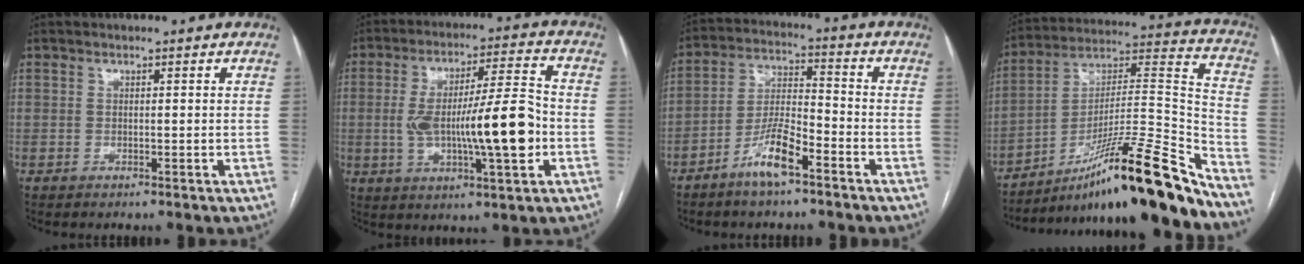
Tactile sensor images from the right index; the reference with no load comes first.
{"total": 15.1, "force": [-2.2, 2.3, 14.8], "torque": [-0.258, 0.013, -0.030]}
{"total": 8.3, "force": [-5.3, 1.8, 6.1], "torque": [-0.128, 0.002, -0.102]}
{"total": 25.0, "force": [-18.8, 0.1, 16.4], "torque": [-0.220, 0.014, -0.313]}